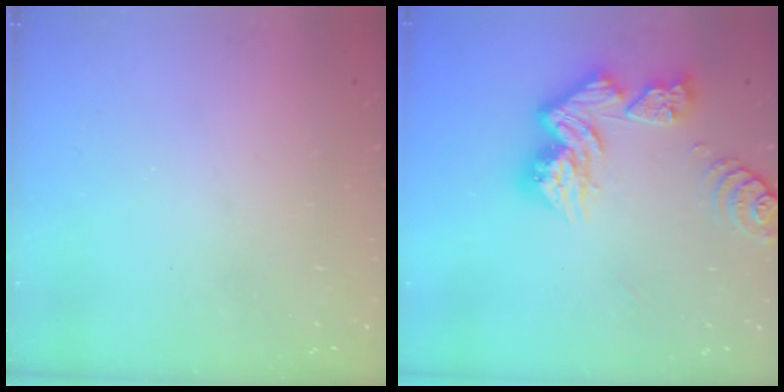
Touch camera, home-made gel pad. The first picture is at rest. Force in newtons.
{"total": 13.6, "press": 13.5, "slide": 1.6}